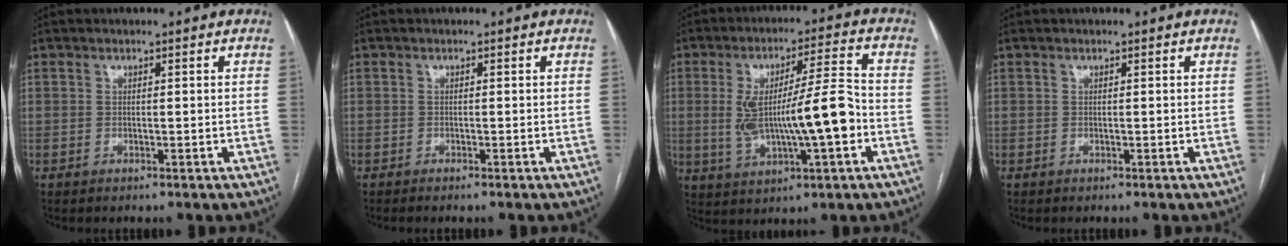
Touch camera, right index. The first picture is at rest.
{"total": 0.7, "force": [-0.6, -0.1, 0.4], "torque": [-0.006, 0.001, -0.011]}
{"total": 13.2, "force": [-1.7, 1.8, 12.9], "torque": [-0.238, 0.013, -0.022]}
{"total": 0.0}